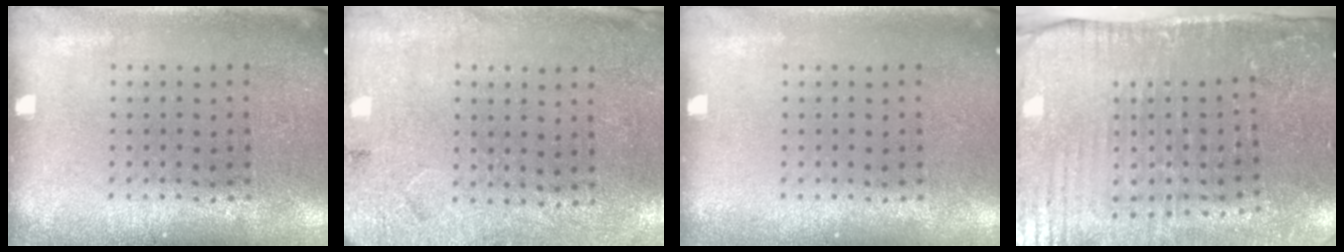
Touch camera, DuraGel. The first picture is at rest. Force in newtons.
{"total": 2.7, "press": 2.2, "slide": 1.5}
{"total": 0.0}
{"total": 4.5, "press": 3.7, "slide": 2.4}